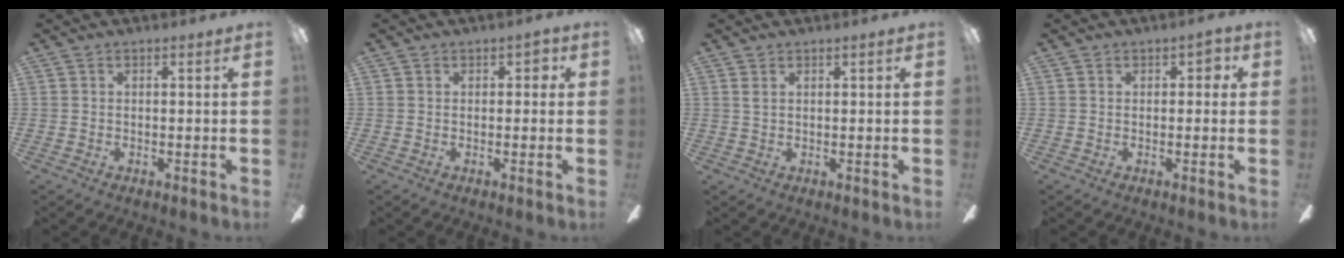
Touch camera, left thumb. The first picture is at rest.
{"total": 1.7, "force": [0.5, 1.3, 1.0], "torque": [-0.012, 0.004, 0.006]}
{"total": 1.0, "force": [0.5, 0.4, 0.7], "torque": [-0.016, 0.002, 0.009]}
{"total": 2.2, "force": [0.5, 1.5, 1.5], "torque": [-0.022, 0.006, 0.006]}